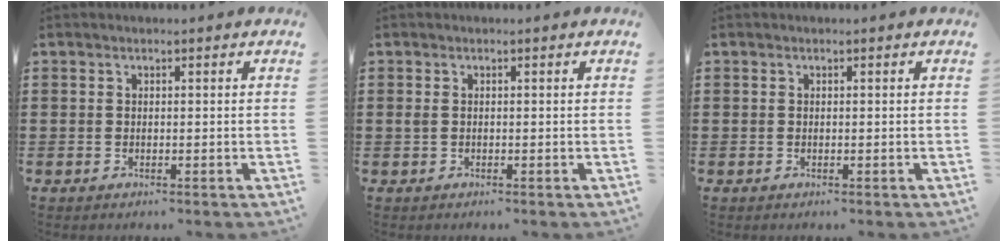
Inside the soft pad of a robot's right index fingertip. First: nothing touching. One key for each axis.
{"total": 0.7, "fx": 0.1, "fy": 0.4, "fz": 0.5, "tx": -0.013, "ty": 0.003, "tz": 0.002}
{"total": 0.0}